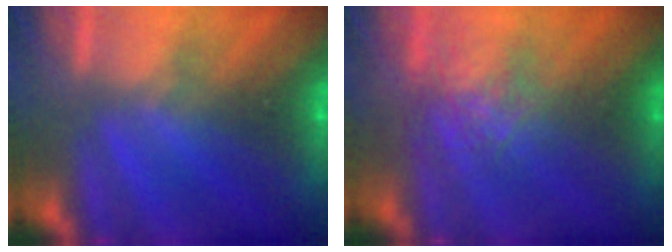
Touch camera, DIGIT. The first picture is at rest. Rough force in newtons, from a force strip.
{"total": 2.7}